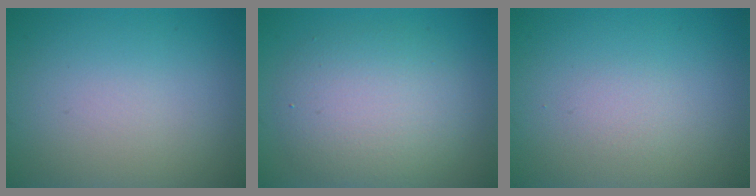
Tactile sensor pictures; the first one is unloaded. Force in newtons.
{"total": 5.5, "press": 5.5, "slide": 0.4}
{"total": 0.9, "press": 0.9, "slide": 0.1}